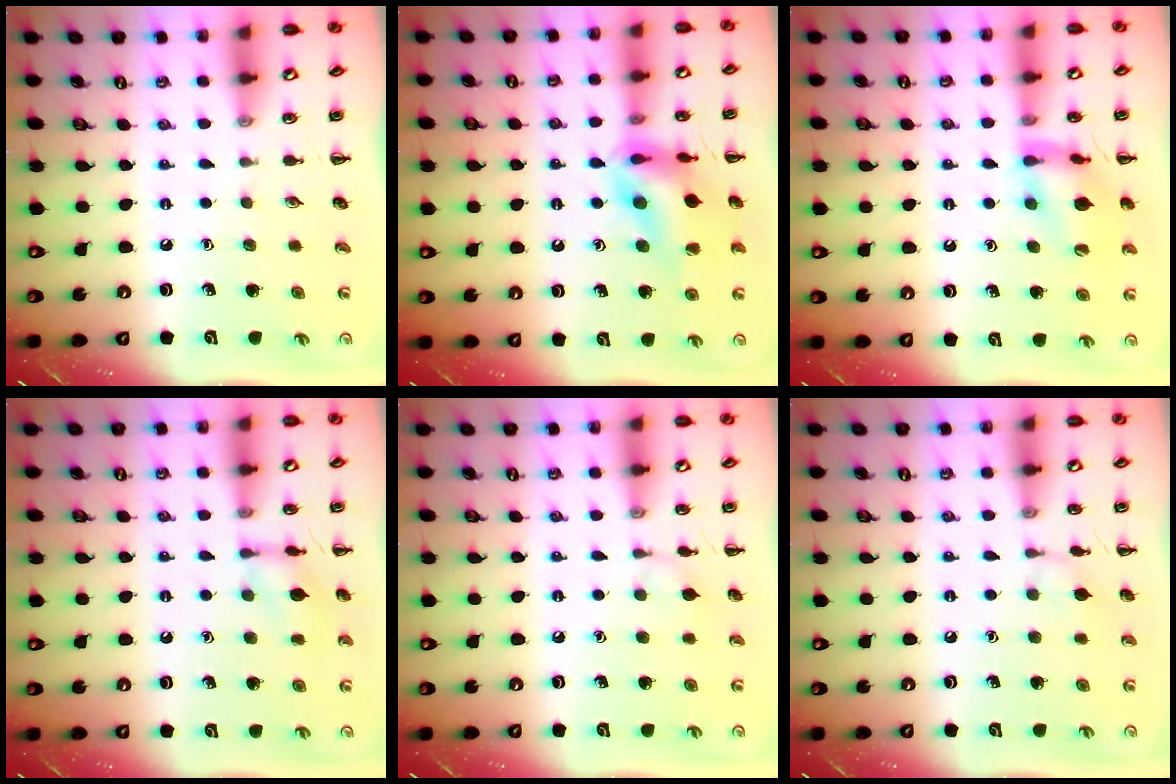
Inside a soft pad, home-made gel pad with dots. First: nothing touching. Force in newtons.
{"total": 15.1, "press": 15.1, "slide": 1.3}
{"total": 16.0, "press": 15.8, "slide": 2.3}
{"total": 9.0, "press": 9.0, "slide": 0.5}
{"total": 5.4, "press": 5.1, "slide": 1.8}
{"total": 5.4, "press": 5.1, "slide": 1.9}